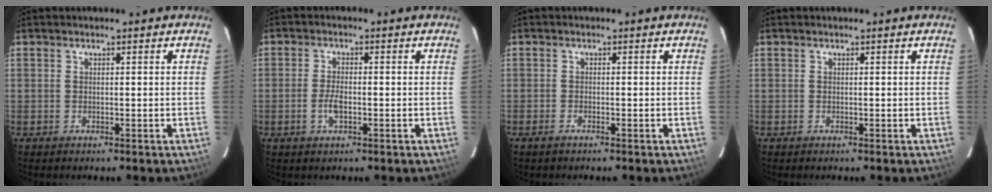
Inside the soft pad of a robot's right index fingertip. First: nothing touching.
{"total": 3.4, "force": [-1.1, 1.4, 2.9], "torque": [-0.062, -0.001, -0.022]}
{"total": 1.2, "force": [-1.0, 0.3, 0.7], "torque": [-0.020, -0.001, -0.022]}
{"total": 0.0}